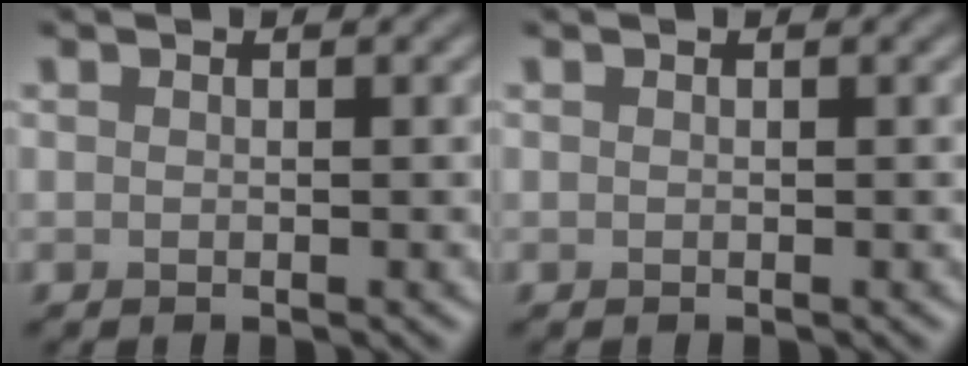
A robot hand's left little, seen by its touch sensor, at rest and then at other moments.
{"total": 0.0}